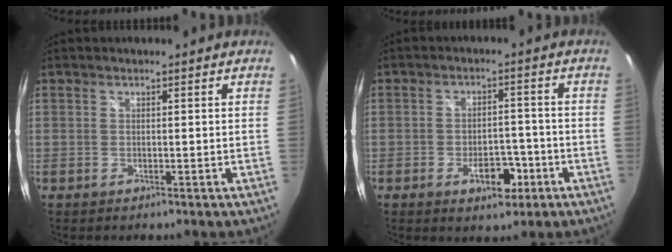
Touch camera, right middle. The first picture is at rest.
{"total": 6.4, "force": [-3.1, 3.5, 4.4], "torque": [-0.073, 0.003, -0.039]}